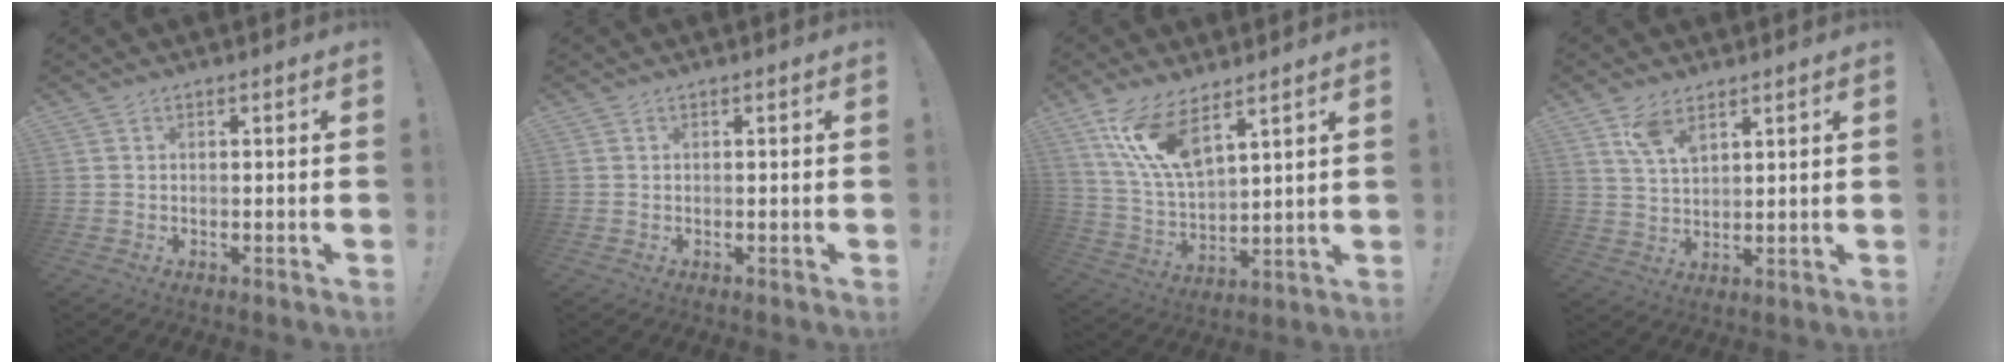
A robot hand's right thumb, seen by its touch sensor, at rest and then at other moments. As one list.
[{"total": 0.0}, {"total": 13.6, "force": [9.1, 4.9, 8.8], "torque": [-0.184, -0.047, 0.168]}, {"total": 7.4, "force": [4.6, 3.5, 4.6], "torque": [-0.074, -0.022, 0.086]}]